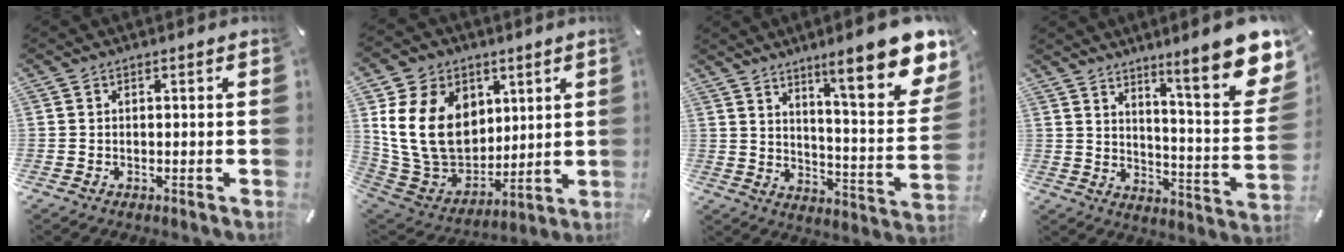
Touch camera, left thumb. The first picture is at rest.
{"total": 19.2, "force": [4.6, 15.2, 10.7], "torque": [-0.229, -0.024, 0.091]}
{"total": 18.4, "force": [11.8, 4.9, 13.2], "torque": [-0.183, -0.093, 0.185]}
{"total": 16.7, "force": [10.6, 3.5, 12.4], "torque": [-0.171, -0.089, 0.164]}